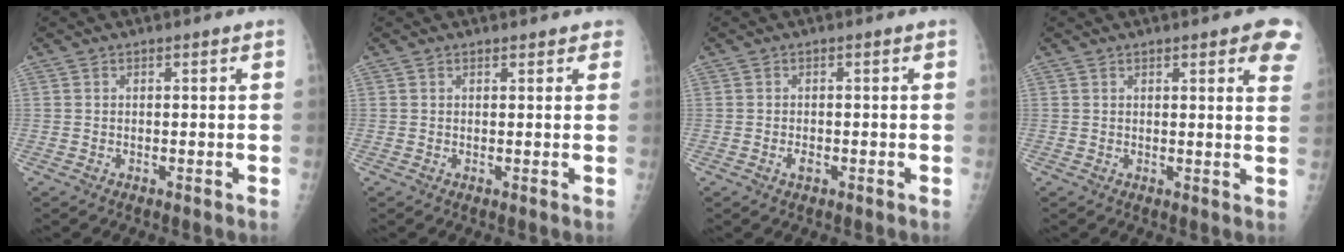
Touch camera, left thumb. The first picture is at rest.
{"total": 1.7, "force": [1.4, 0.8, 0.4], "torque": [0.017, -0.001, 0.010]}
{"total": 1.4, "force": [-0.6, 0.8, 0.9], "torque": [-0.014, 0.001, -0.010]}
{"total": 7.6, "force": [4.3, 1.9, 6.0], "torque": [-0.048, -0.011, 0.040]}